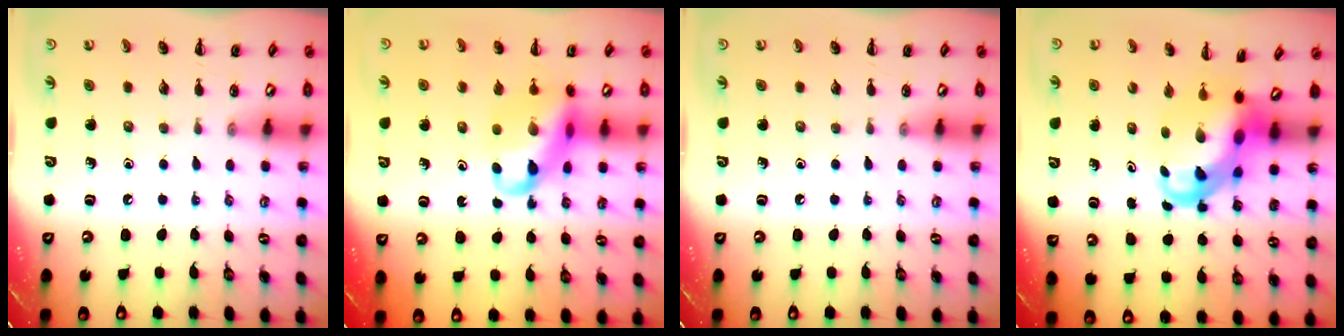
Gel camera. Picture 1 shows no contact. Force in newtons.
{"total": 13.7, "press": 13.3, "slide": 3.3}
{"total": 0.0}
{"total": 6.1, "press": 5.9, "slide": 1.8}